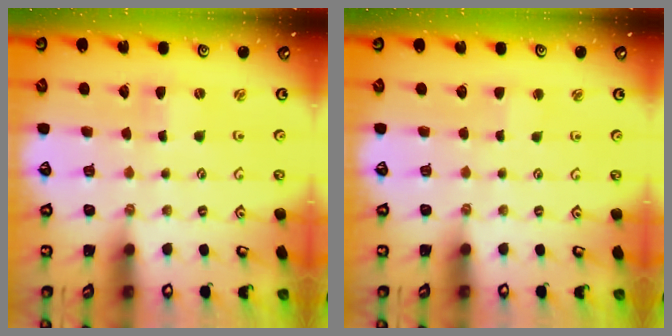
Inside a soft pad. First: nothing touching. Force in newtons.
{"total": 1.7, "press": 1.7, "slide": 0.1}